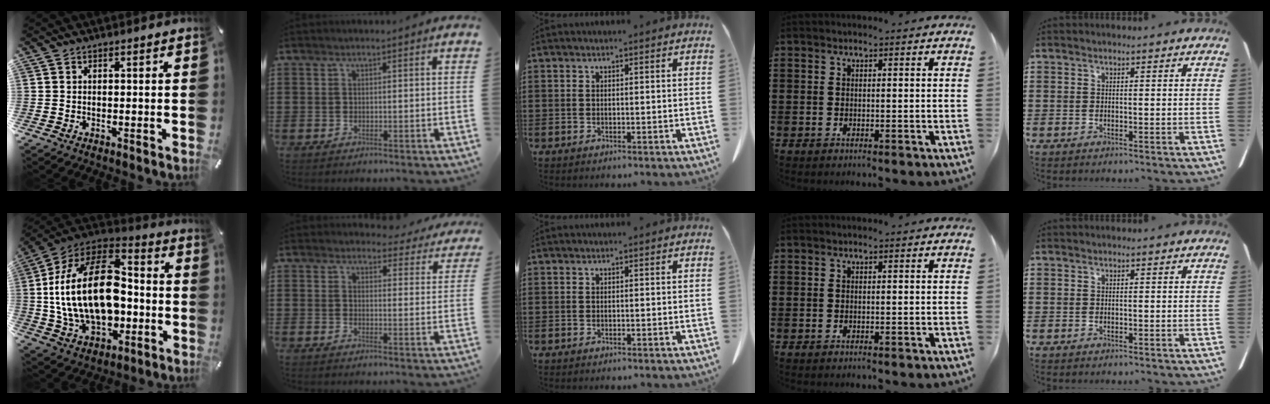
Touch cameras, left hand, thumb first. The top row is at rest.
{"thumb": {"total": 26.6, "force": [-0.8, 17.0, 20.4], "torque": [-0.419, 0.012, -0.008]}, "index": {"total": 3.7, "force": [3.6, 0.6, 0.4], "torque": [-0.016, -0.021, 0.062]}}